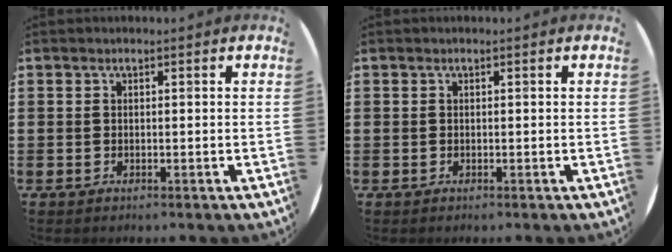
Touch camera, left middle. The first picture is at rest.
{"total": 0.0}